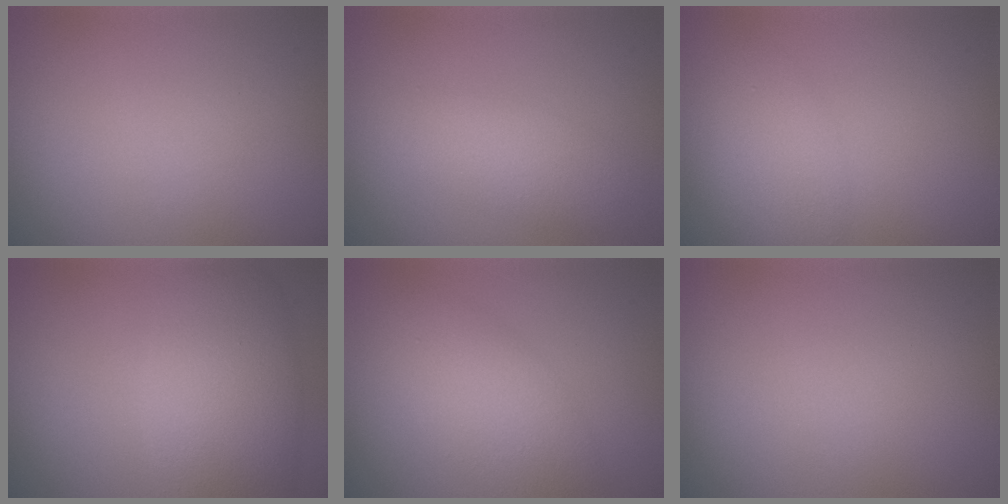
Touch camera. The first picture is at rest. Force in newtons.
{"total": 3.0, "press": 3.0, "slide": 0.1}
{"total": 3.0, "press": 3.0, "slide": 0.0}
{"total": 6.7, "press": 6.6, "slide": 0.3}
{"total": 4.6, "press": 4.6, "slide": 0.1}
{"total": 0.0}